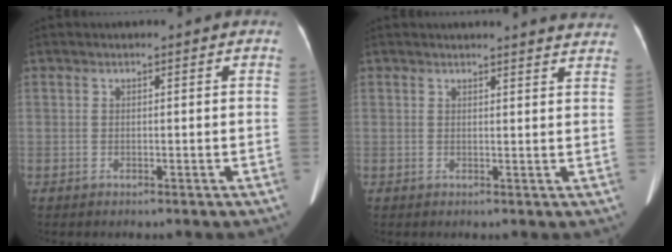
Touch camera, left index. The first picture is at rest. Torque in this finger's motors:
{"motor_torque": [-0.13, -0.11, -0.01, -0.01]}